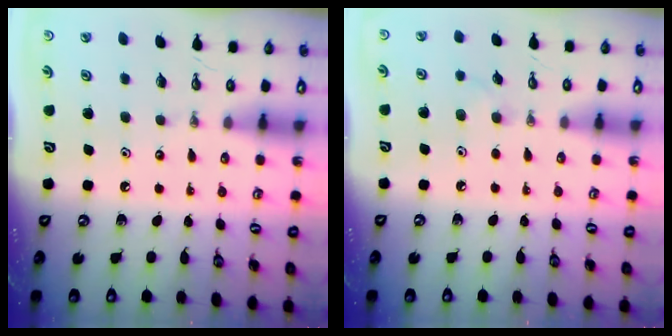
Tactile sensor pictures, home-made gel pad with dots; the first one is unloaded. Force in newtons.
{"total": 6.1, "press": 5.5, "slide": 2.6}